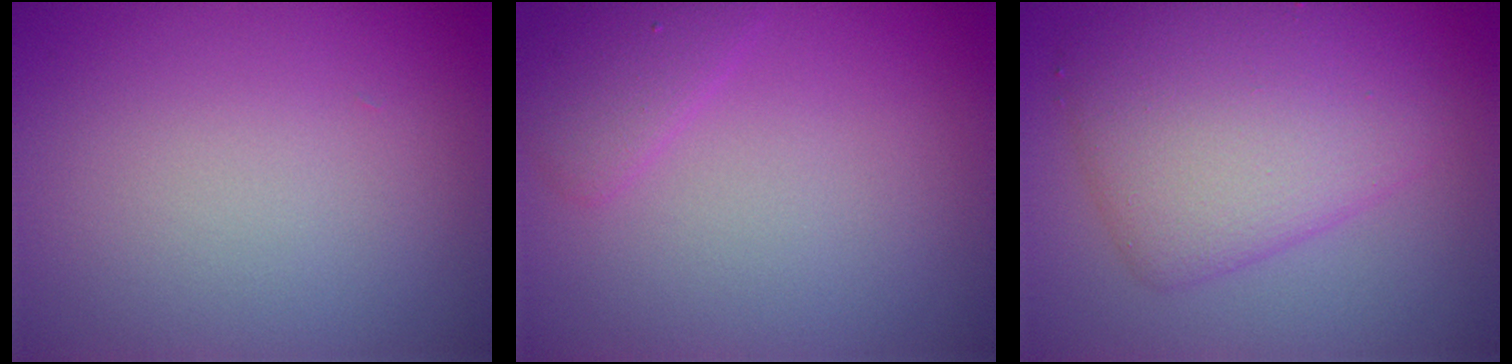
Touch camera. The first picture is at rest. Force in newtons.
{"total": 1.8, "press": 1.8, "slide": 0.1}
{"total": 6.5, "press": 6.5, "slide": 0.0}